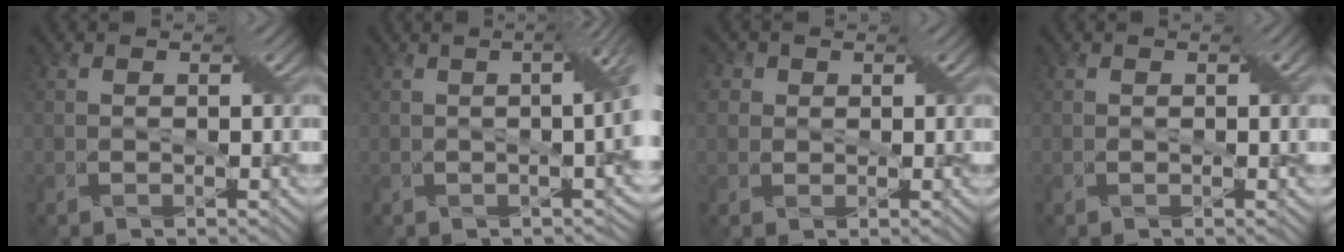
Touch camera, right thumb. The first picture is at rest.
{"total": 6.2, "force": [-0.2, 1.0, 6.2], "torque": [-0.074, 0.000, -0.007]}
{"total": 4.5, "force": [1.7, 3.7, 1.8], "torque": [-0.045, 0.021, 0.019]}
{"total": 0.8, "force": [0.2, 0.1, 0.8], "torque": [-0.010, 0.003, 0.004]}